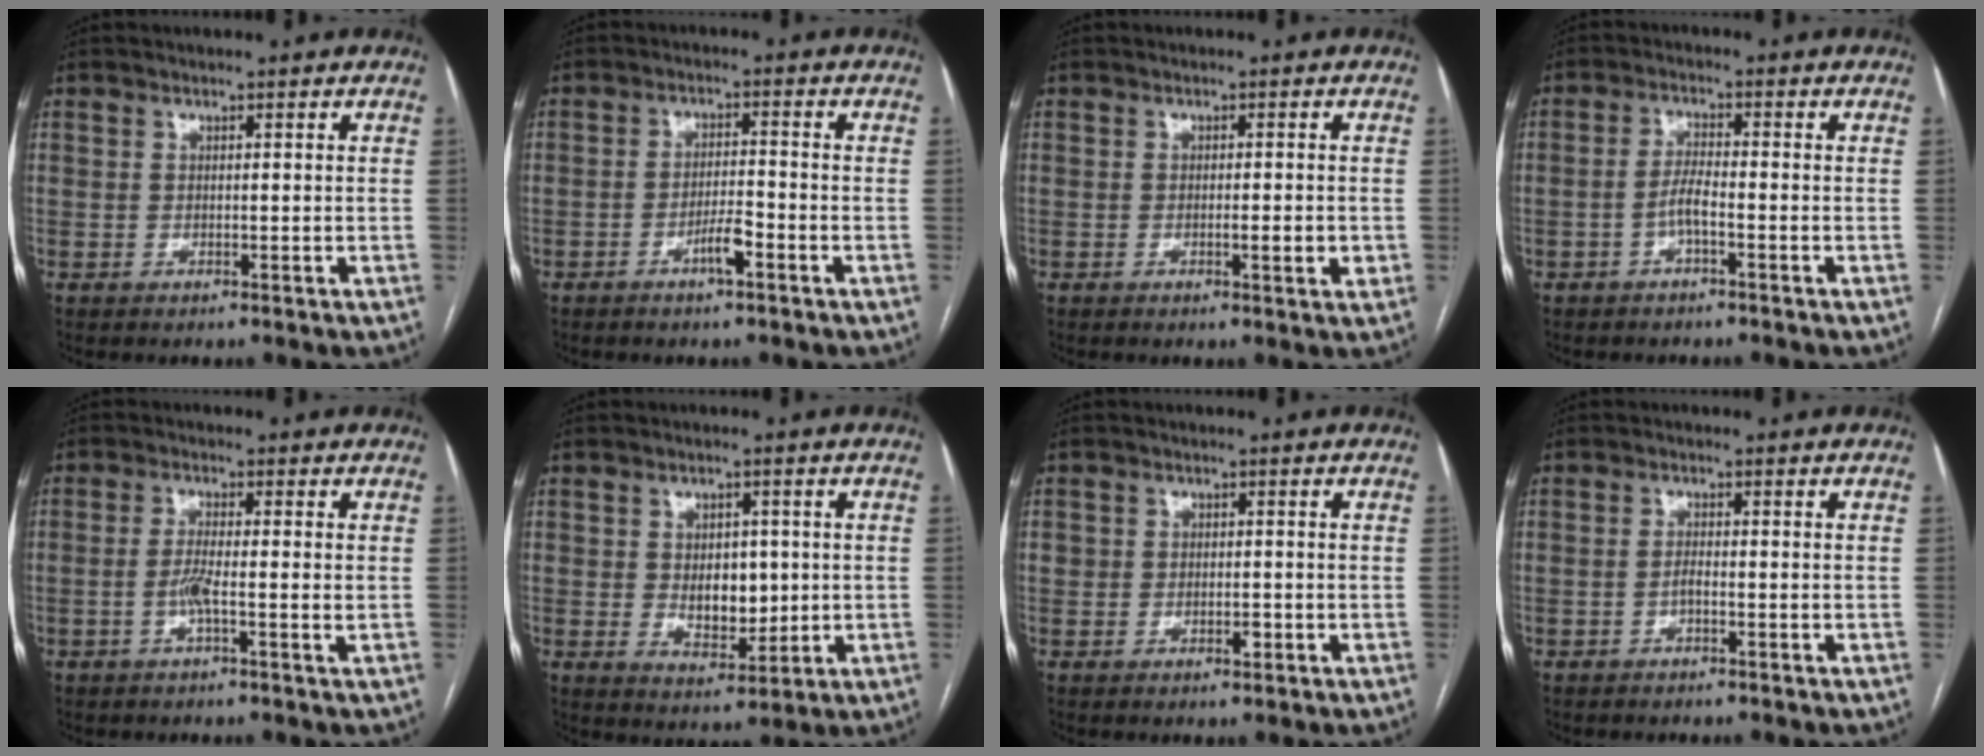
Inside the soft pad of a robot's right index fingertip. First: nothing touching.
{"total": 3.7, "force": [-2.1, 0.5, 3.0], "torque": [-0.056, 0.001, -0.037]}
{"total": 2.4, "force": [-0.5, 0.5, 2.3], "torque": [-0.035, -0.001, -0.005]}
{"total": 3.0, "force": [-1.3, 0.3, 2.7], "torque": [-0.052, 0.006, -0.028]}
{"total": 3.2, "force": [-0.7, -0.1, 3.2], "torque": [-0.066, -0.003, -0.017]}
{"total": 6.0, "force": [0.4, 3.6, 4.8], "torque": [-0.071, -0.001, 0.019]}
{"total": 2.1, "force": [-0.5, 1.5, 1.4], "torque": [-0.019, 0.006, -0.006]}
{"total": 1.1, "force": [-0.6, 0.1, 0.9], "torque": [-0.015, 0.003, -0.012]}